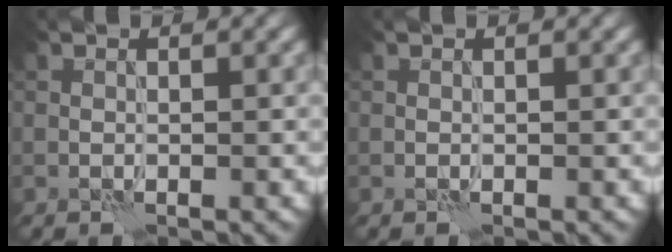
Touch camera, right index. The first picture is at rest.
{"total": 0.0}